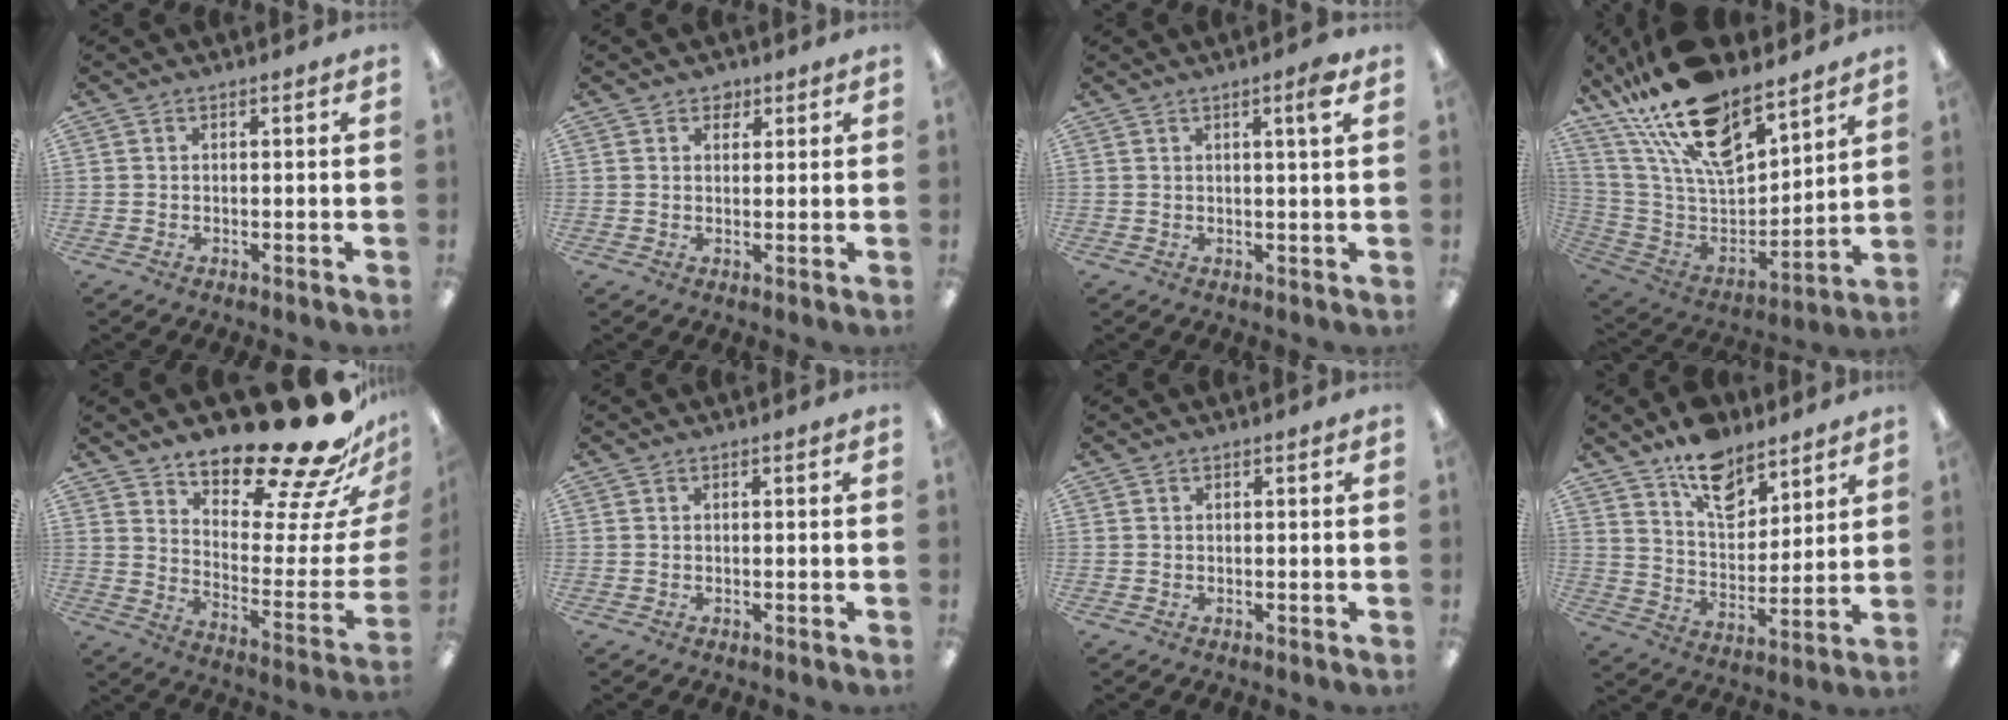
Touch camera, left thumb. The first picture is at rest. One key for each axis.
{"total": 2.5, "fx": 1.7, "fy": 1.7, "fz": 0.6, "tx": 0.001, "ty": -0.003, "tz": 0.029}
{"total": 3.6, "fx": 2.1, "fy": 0.1, "fz": 2.9, "tx": -0.045, "ty": -0.004, "tz": 0.029}
{"total": 24.0, "fx": 17.6, "fy": 9.4, "fz": 13.3, "tx": -0.240, "ty": -0.105, "tz": 0.311}
{"total": 24.2, "fx": 19.9, "fy": 6.8, "fz": 12.0, "tx": -0.151, "ty": -0.149, "tz": 0.323}
{"total": 0.0}
{"total": 0.0}
{"total": 12.9, "fx": 9.9, "fy": 6.6, "fz": 5.1, "tx": -0.069, "ty": -0.063, "tz": 0.180}